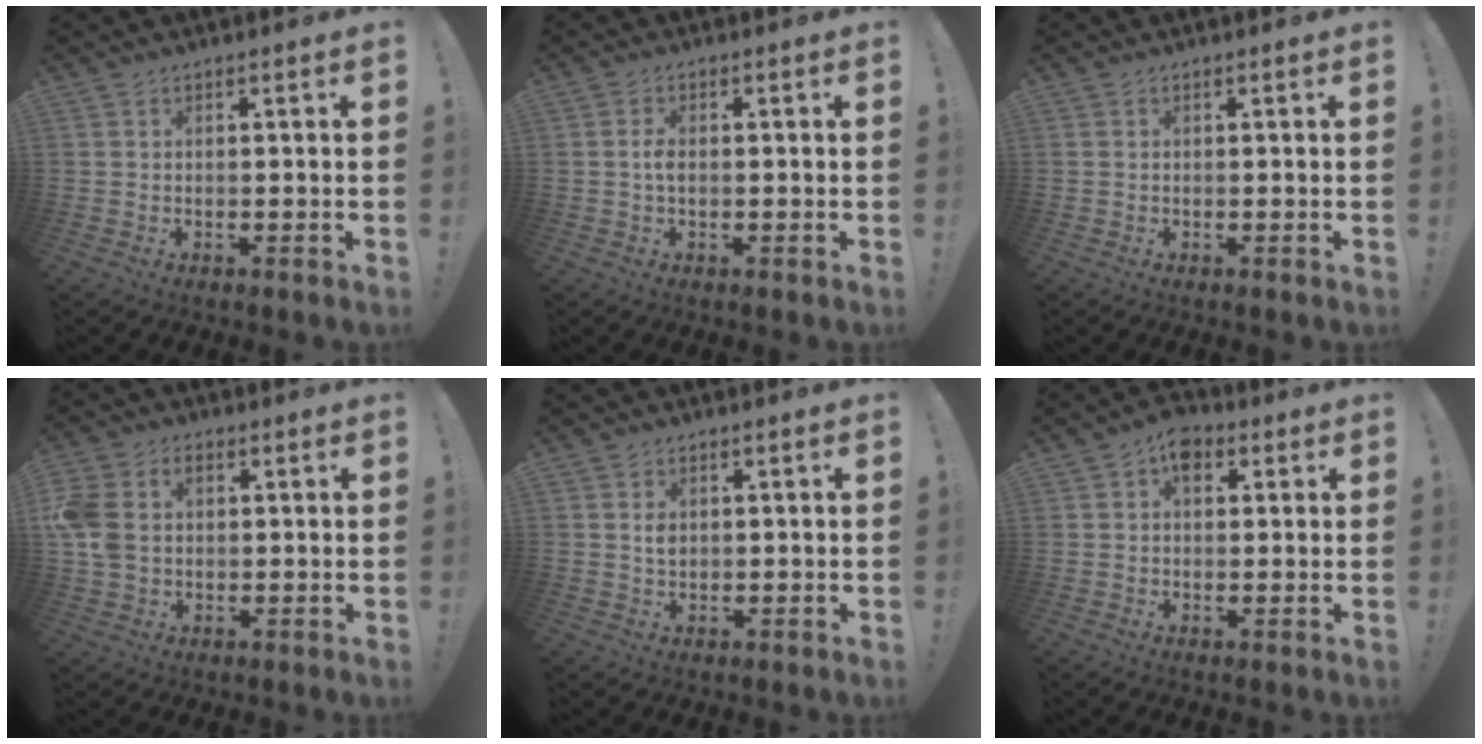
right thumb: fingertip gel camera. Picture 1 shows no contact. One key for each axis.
{"total": 2.6, "fx": -0.4, "fy": 1.3, "fz": 2.2, "tx": -0.034, "ty": 0.005, "tz": -0.010}
{"total": 0.0}
{"total": 9.9, "fx": 1.5, "fy": 7.6, "fz": 6.2, "tx": -0.134, "ty": 0.000, "tz": 0.029}
{"total": 2.6, "fx": 0.6, "fy": 2.1, "fz": 1.4, "tx": -0.006, "ty": -0.009, "tz": 0.006}
{"total": 6.2, "fx": 2.6, "fy": 4.4, "fz": 3.5, "tx": -0.042, "ty": -0.005, "tz": 0.046}